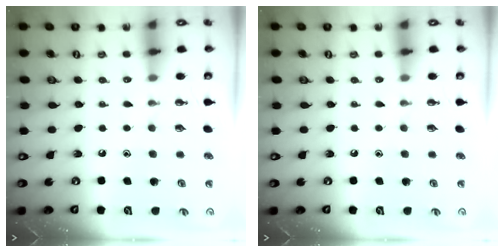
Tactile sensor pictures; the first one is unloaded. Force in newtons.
{"total": 0.0}